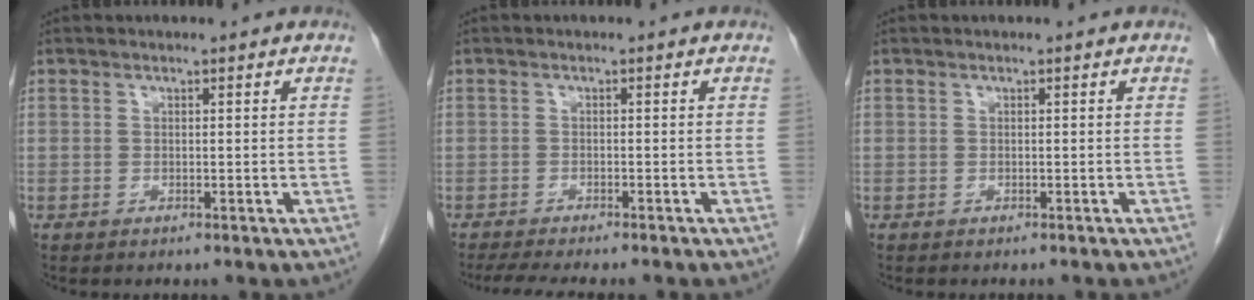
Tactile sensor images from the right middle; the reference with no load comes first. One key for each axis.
{"total": 8.3, "fx": -7.1, "fy": 1.0, "fz": 4.2, "tx": -0.059, "ty": -0.015, "tz": -0.105}
{"total": 1.0, "fx": -0.9, "fy": 0.2, "fz": 0.4, "tx": -0.006, "ty": -0.001, "tz": -0.010}